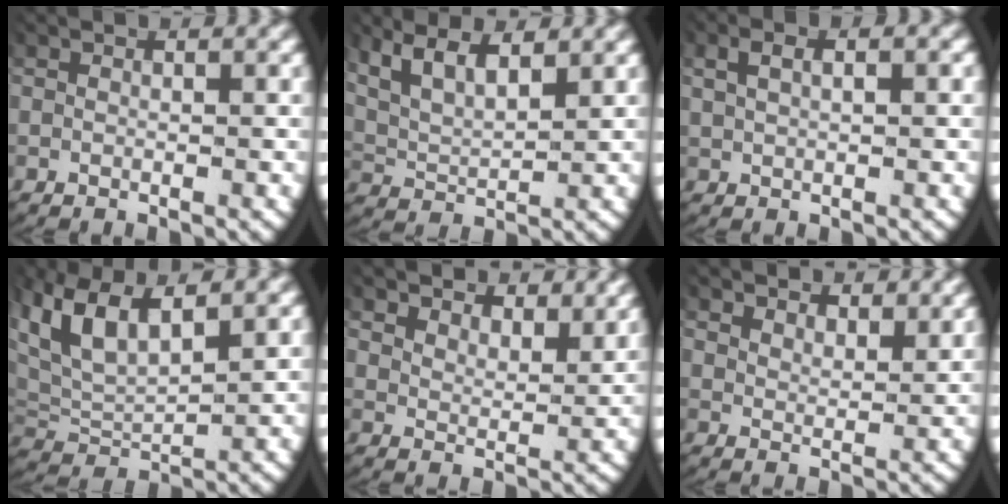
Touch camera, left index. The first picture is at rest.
{"total": 6.9, "force": [3.1, 4.8, 4.0], "torque": [-0.093, -0.003, 0.049]}
{"total": 2.0, "force": [0.8, 0.8, 1.6], "torque": [-0.030, 0.005, 0.019]}
{"total": 8.3, "force": [2.4, 6.1, 5.1], "torque": [-0.150, -0.019, 0.049]}
{"total": 3.9, "force": [3.7, 0.7, 0.8], "torque": [-0.020, -0.008, 0.069]}
{"total": 3.4, "force": [3.4, 0.3, 0.4], "torque": [-0.013, -0.006, 0.062]}